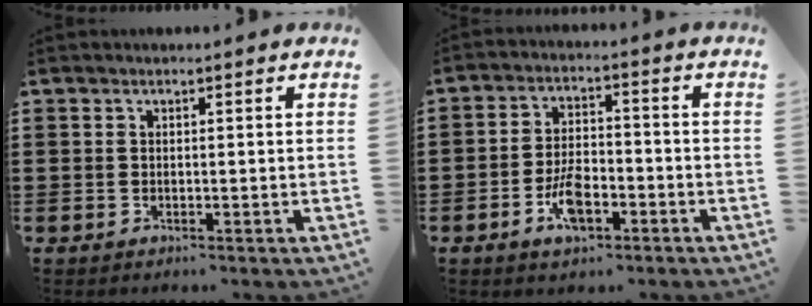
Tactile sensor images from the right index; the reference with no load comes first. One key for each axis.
{"total": 6.3, "fx": -2.7, "fy": 3.0, "fz": 4.8, "tx": -0.104, "ty": 0.003, "tz": -0.053}